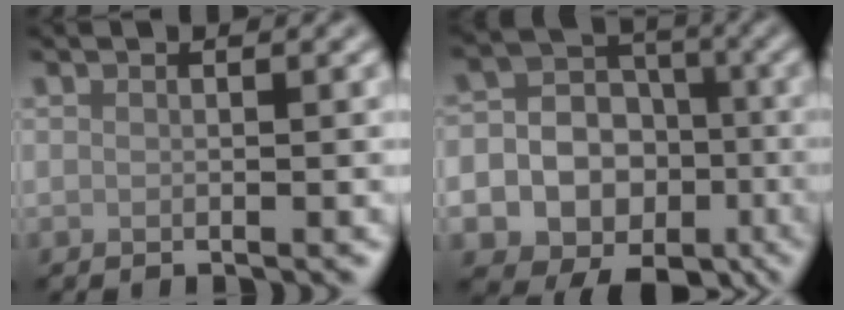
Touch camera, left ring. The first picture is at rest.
{"total": 19.2, "force": [-6.9, 17.1, 5.4], "torque": [-0.124, -0.034, -0.115]}